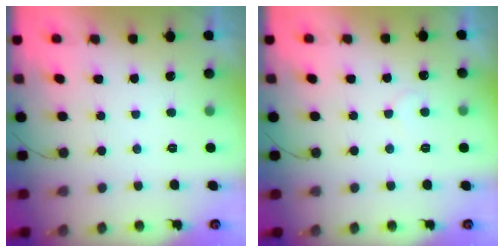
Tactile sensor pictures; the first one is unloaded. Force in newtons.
{"total": 3.7, "press": 3.7, "slide": 0.3}